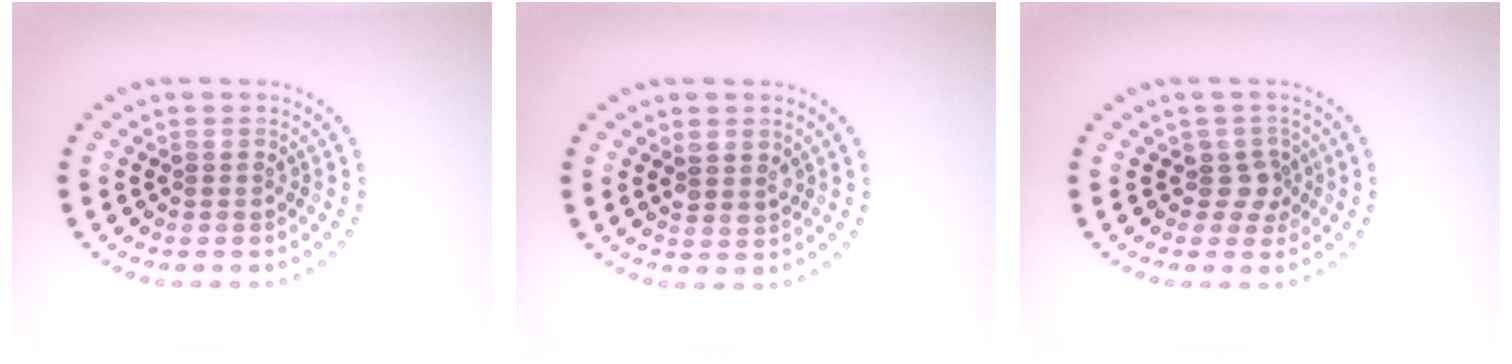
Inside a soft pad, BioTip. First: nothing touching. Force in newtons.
{"total": 1.7, "press": 1.5, "slide": 0.8}
{"total": 1.9, "press": 1.5, "slide": 1.3}